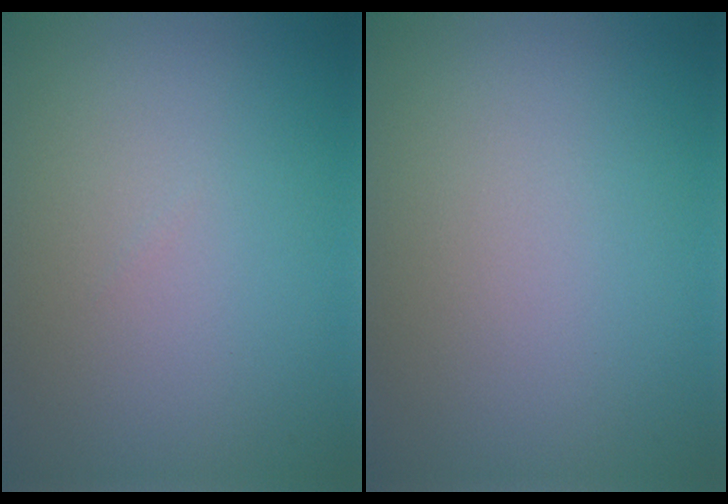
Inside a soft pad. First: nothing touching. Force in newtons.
{"total": 0.0}